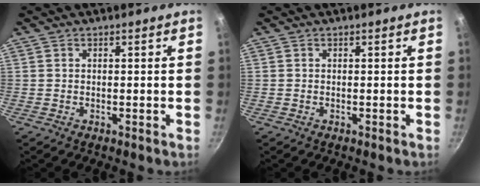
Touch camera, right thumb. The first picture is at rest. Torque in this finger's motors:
{"motor_torque": [0.14, 0.10, 0.51, -0.23, -0.01]}